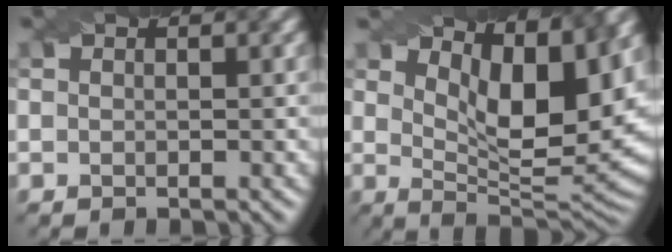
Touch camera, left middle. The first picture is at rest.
{"total": 10.0, "force": [4.5, 3.7, 8.1], "torque": [-0.130, -0.005, 0.075]}